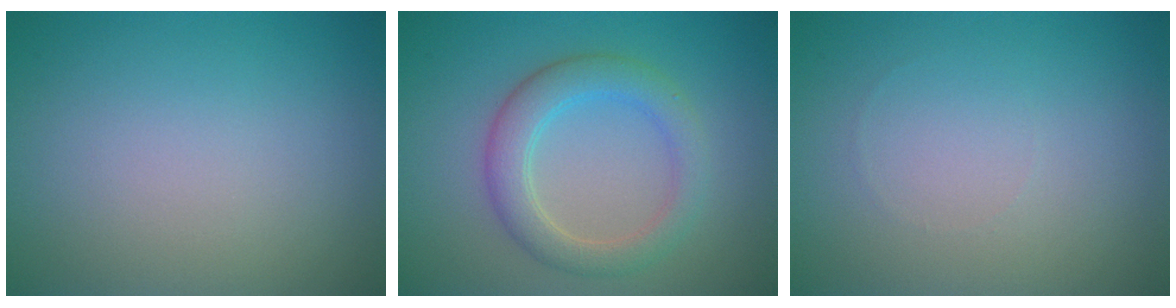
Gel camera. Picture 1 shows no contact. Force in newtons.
{"total": 3.9, "press": 3.9, "slide": 0.3}
{"total": 0.0}